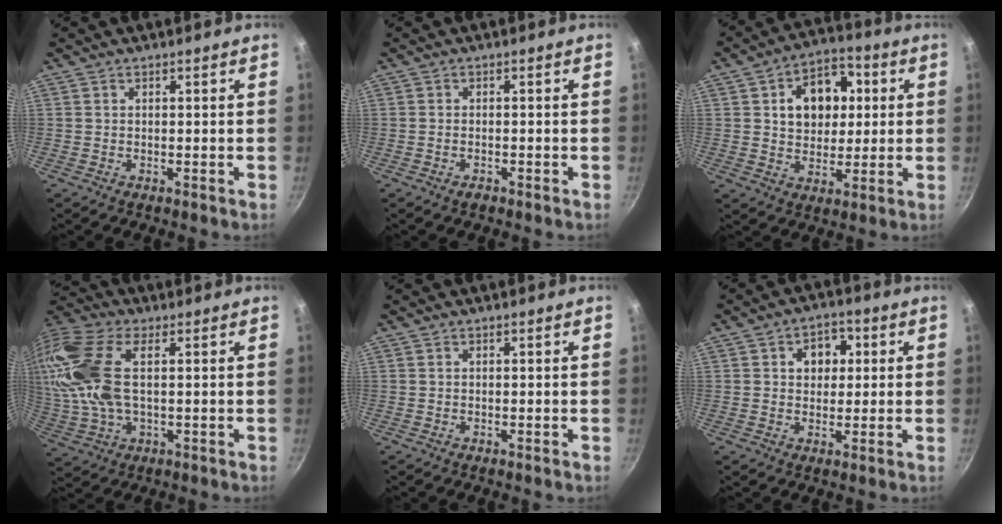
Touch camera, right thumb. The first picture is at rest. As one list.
[{"total": 1.2, "force": [-0.8, 0.6, 0.6], "torque": [-0.011, 0.006, -0.014]}, {"total": 12.9, "force": [2.9, 9.3, 8.4], "torque": [-0.083, 0.007, 0.043]}, {"total": 19.9, "force": [3.9, 10.3, 16.6], "torque": [-0.415, 0.014, 0.070]}, {"total": 0.0}, {"total": 6.3, "force": [1.5, 4.8, 3.9], "torque": [-0.021, 0.003, 0.017]}]